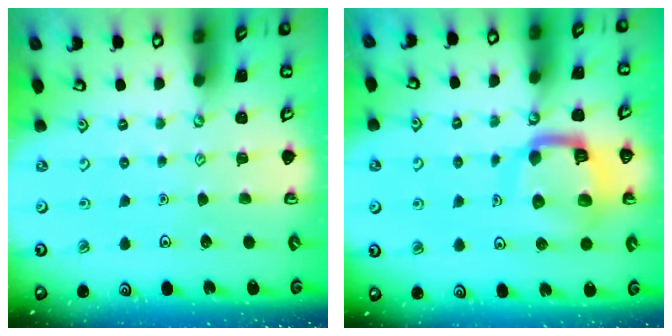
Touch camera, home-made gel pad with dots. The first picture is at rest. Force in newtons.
{"total": 11.5, "press": 11.4, "slide": 1.4}